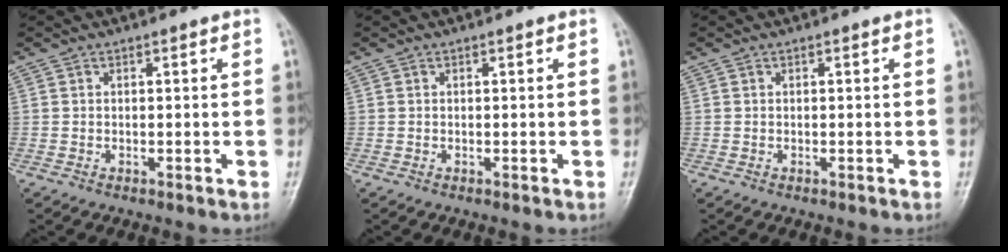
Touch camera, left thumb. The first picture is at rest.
{"total": 0.0}
{"total": 0.0}